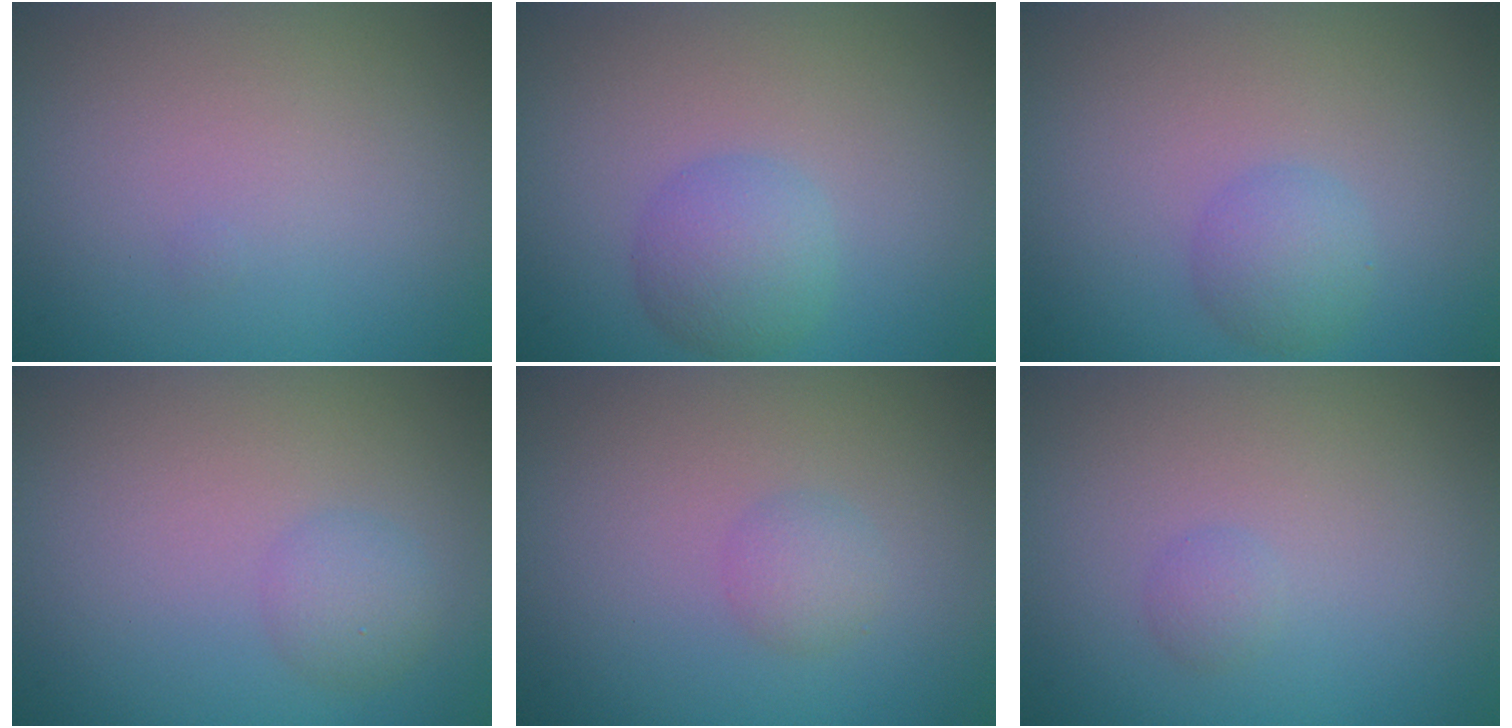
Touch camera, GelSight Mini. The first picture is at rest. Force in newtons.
{"total": 2.9, "press": 2.9, "slide": 0.2}
{"total": 2.1, "press": 2.1, "slide": 0.1}
{"total": 1.9, "press": 1.9, "slide": 0.1}
{"total": 1.5, "press": 1.5, "slide": 0.1}
{"total": 0.8, "press": 0.8, "slide": 0.0}